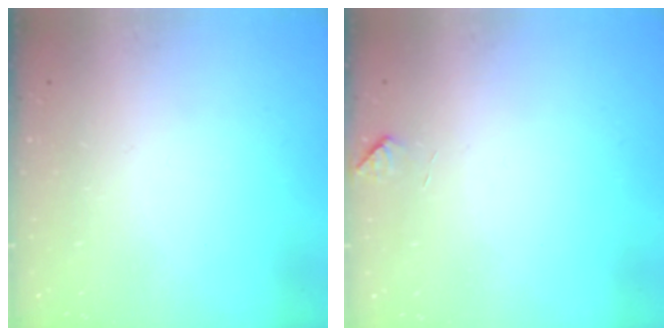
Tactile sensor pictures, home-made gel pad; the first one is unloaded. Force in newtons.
{"total": 2.7, "press": 2.7, "slide": 0.6}